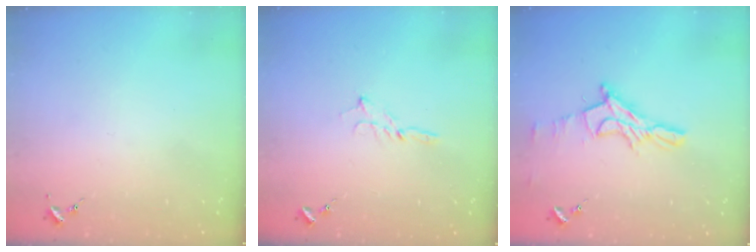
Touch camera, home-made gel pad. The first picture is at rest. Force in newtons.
{"total": 2.7, "press": 2.7, "slide": 0.2}
{"total": 13.2, "press": 13.1, "slide": 1.1}